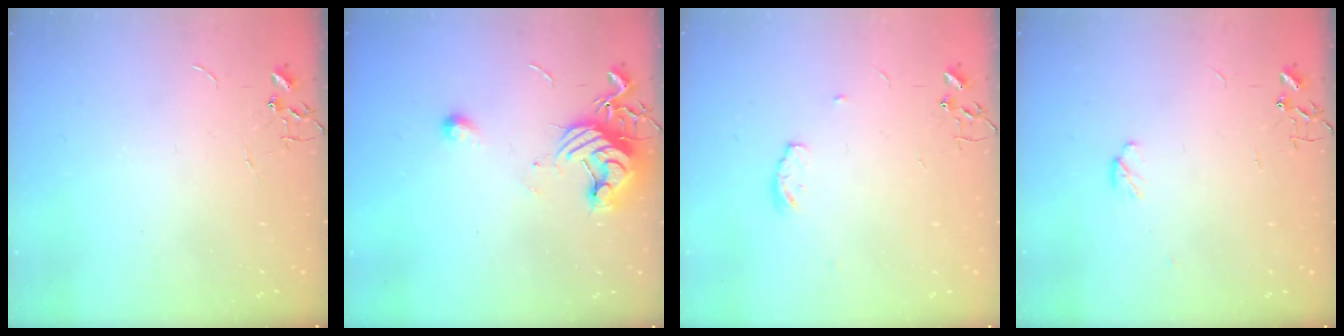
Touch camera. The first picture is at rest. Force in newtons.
{"total": 11.5, "press": 11.5, "slide": 0.6}
{"total": 4.9, "press": 4.8, "slide": 0.6}
{"total": 3.8, "press": 3.7, "slide": 0.9}